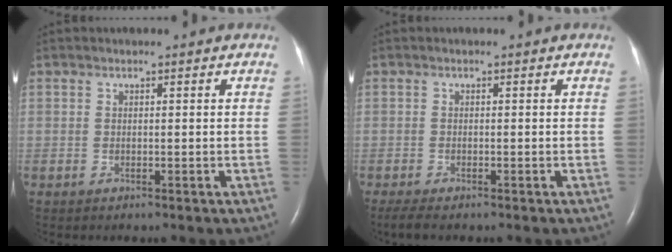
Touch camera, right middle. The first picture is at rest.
{"total": 2.6, "force": [-2.0, 0.4, 1.6], "torque": [-0.035, -0.011, -0.032]}